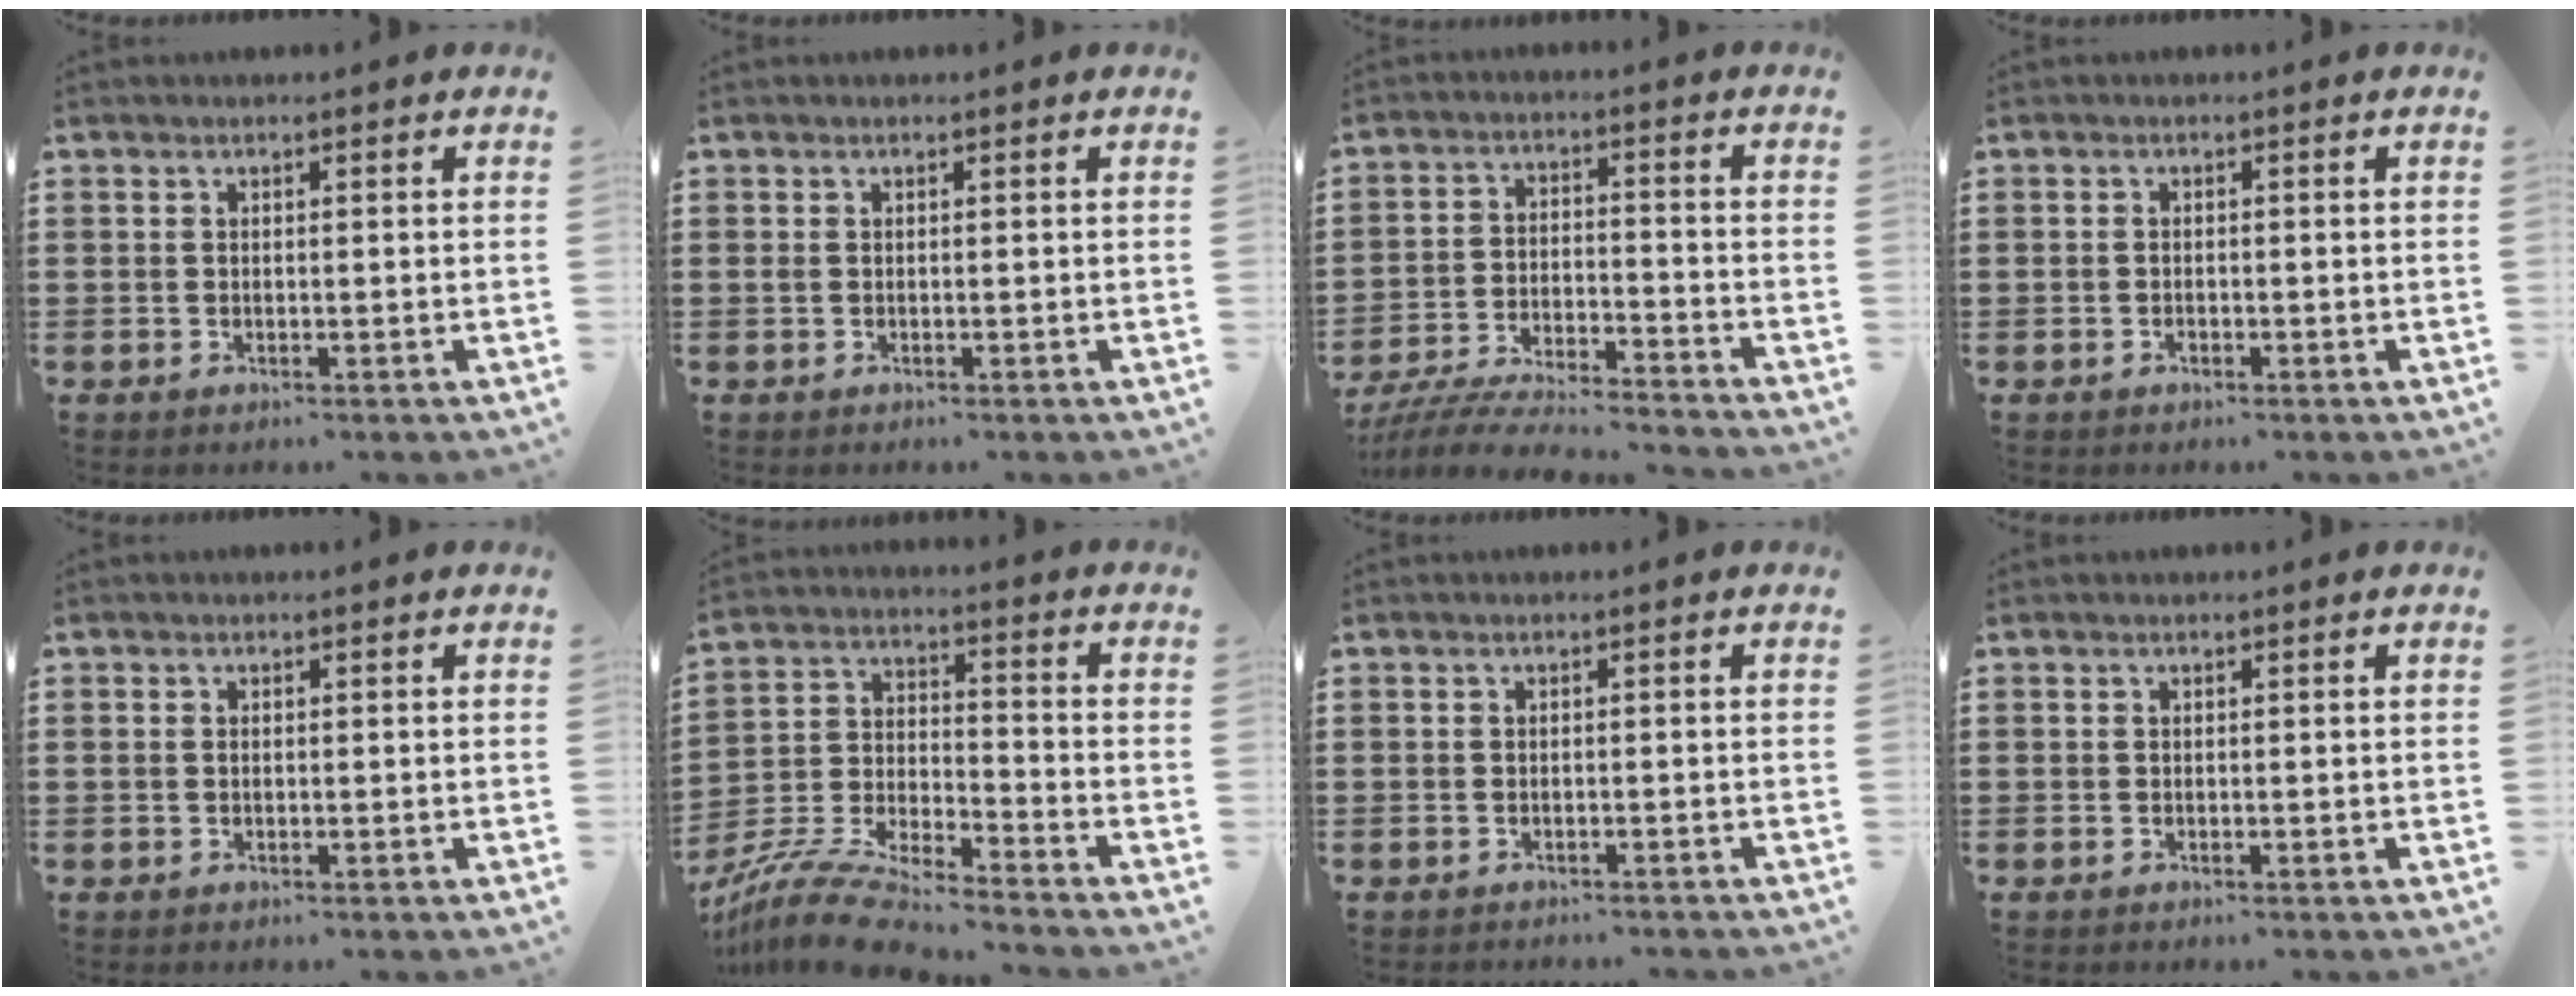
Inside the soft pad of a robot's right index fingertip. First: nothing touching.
{"total": 0.9, "force": [0.0, 0.4, 0.8], "torque": [-0.024, -0.001, -0.004]}
{"total": 6.8, "force": [-6.5, 0.2, 1.7], "torque": [-0.044, -0.003, -0.130]}
{"total": 0.7, "force": [-0.4, 0.4, 0.4], "torque": [-0.009, -0.003, -0.007]}
{"total": 0.5, "force": [0.0, 0.4, 0.3], "torque": [-0.009, 0.001, 0.000]}
{"total": 10.0, "force": [-9.3, 0.7, 3.6], "torque": [-0.087, 0.007, -0.189]}
{"total": 0.8, "force": [-0.8, -0.1, 0.0], "torque": [-0.001, -0.002, -0.017]}
{"total": 0.0}